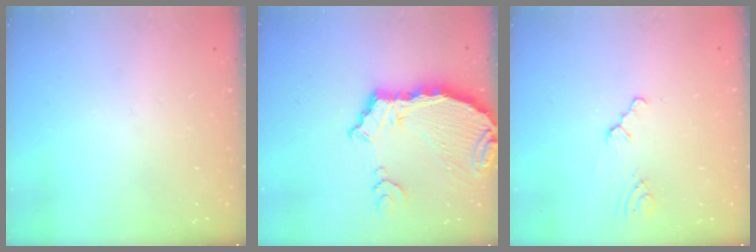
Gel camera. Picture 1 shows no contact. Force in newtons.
{"total": 12.6, "press": 12.5, "slide": 1.7}
{"total": 1.3, "press": 1.3, "slide": 0.3}